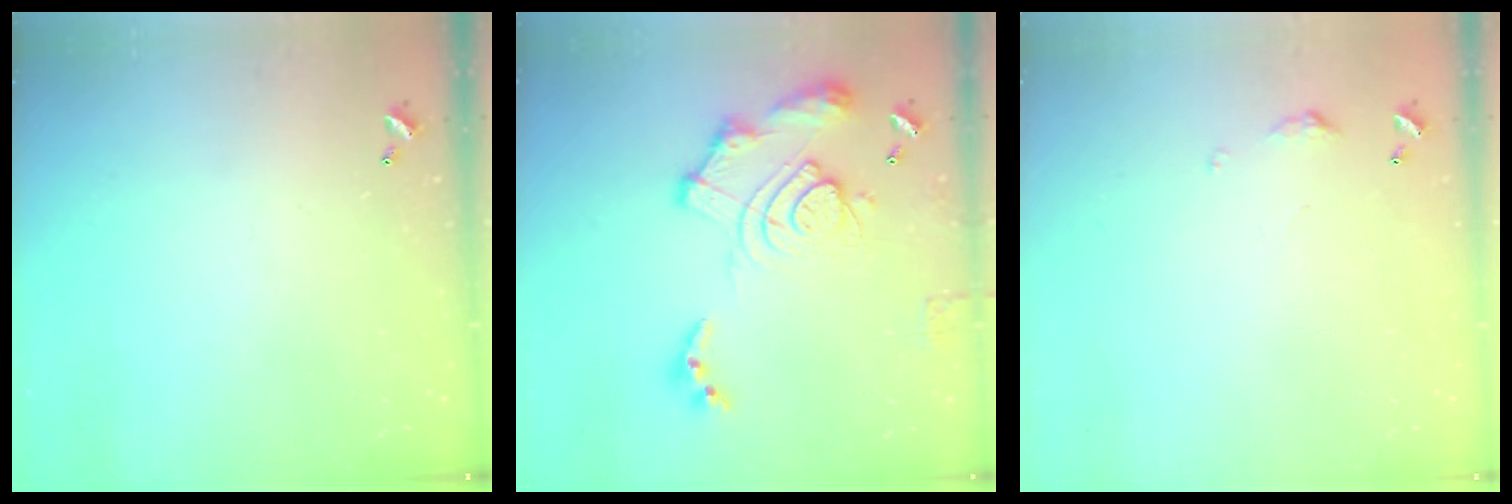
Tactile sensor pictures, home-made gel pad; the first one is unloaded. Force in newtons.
{"total": 16.1, "press": 16.0, "slide": 2.0}
{"total": 5.0, "press": 4.9, "slide": 0.8}